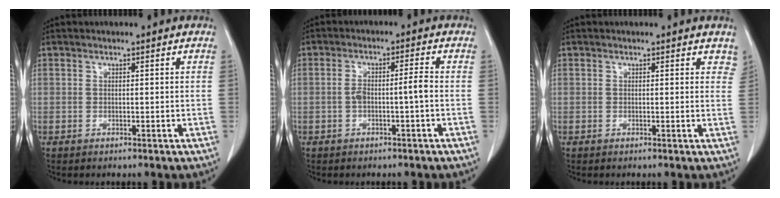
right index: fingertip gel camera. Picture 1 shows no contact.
{"total": 3.4, "force": [-0.8, 0.2, 3.3], "torque": [-0.058, 0.017, -0.007]}
{"total": 2.3, "force": [1.9, 1.0, 0.8], "torque": [0.004, -0.002, 0.005]}